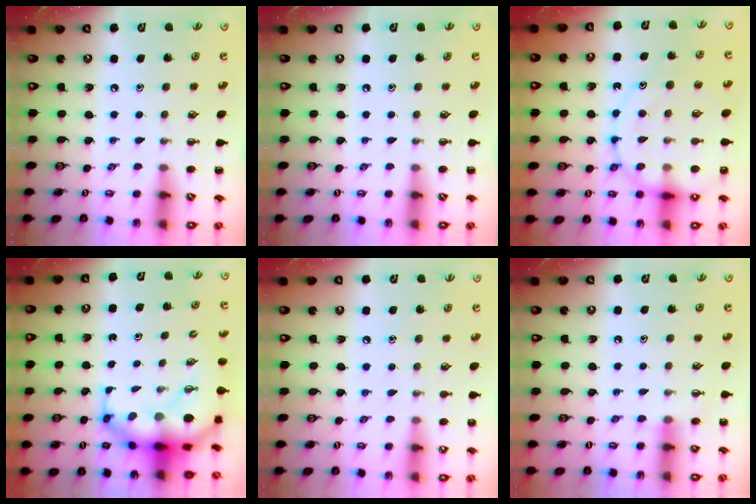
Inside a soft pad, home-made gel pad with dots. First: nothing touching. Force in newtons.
{"total": 0.0}
{"total": 15.4, "press": 15.2, "slide": 2.4}
{"total": 11.4, "press": 11.0, "slide": 3.1}
{"total": 4.6, "press": 4.4, "slide": 1.3}
{"total": 5.5, "press": 5.3, "slide": 1.5}